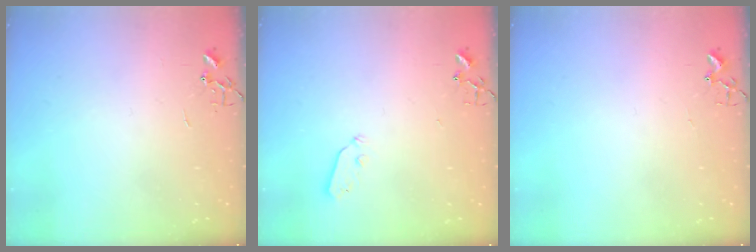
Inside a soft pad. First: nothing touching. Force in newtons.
{"total": 3.1, "press": 3.0, "slide": 0.4}
{"total": 1.8, "press": 1.8, "slide": 0.2}